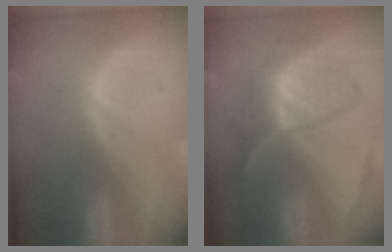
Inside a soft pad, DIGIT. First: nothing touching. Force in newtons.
{"total": 9.1, "press": 7.6, "slide": 4.9}